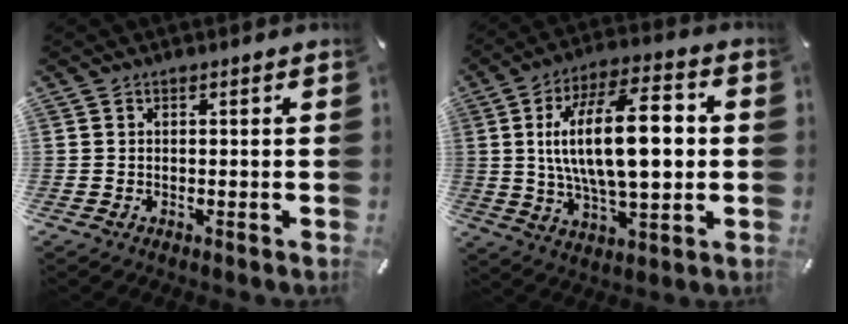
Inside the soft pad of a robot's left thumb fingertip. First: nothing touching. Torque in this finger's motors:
{"motor_torque": [2.51, 2.51, 1.86, -0.92, 0.31]}